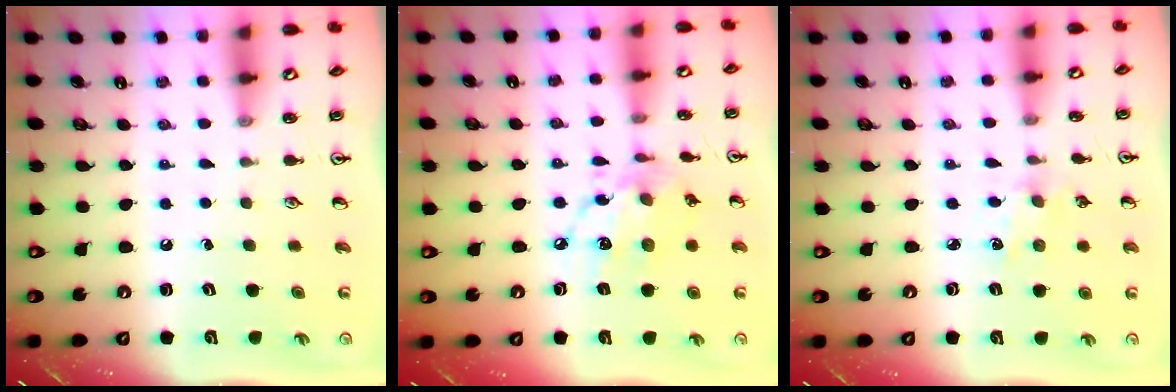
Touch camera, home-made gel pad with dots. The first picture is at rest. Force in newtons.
{"total": 13.0, "press": 13.0, "slide": 1.0}
{"total": 2.5, "press": 2.5, "slide": 0.4}